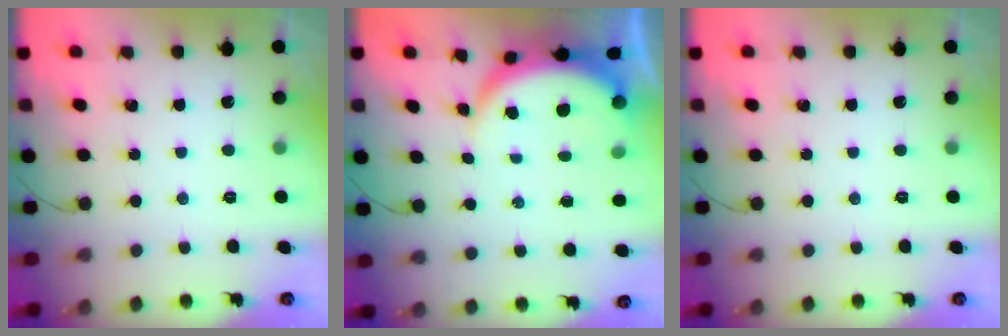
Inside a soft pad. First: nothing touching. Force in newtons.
{"total": 6.7, "press": 6.7, "slide": 0.5}
{"total": 0.0}